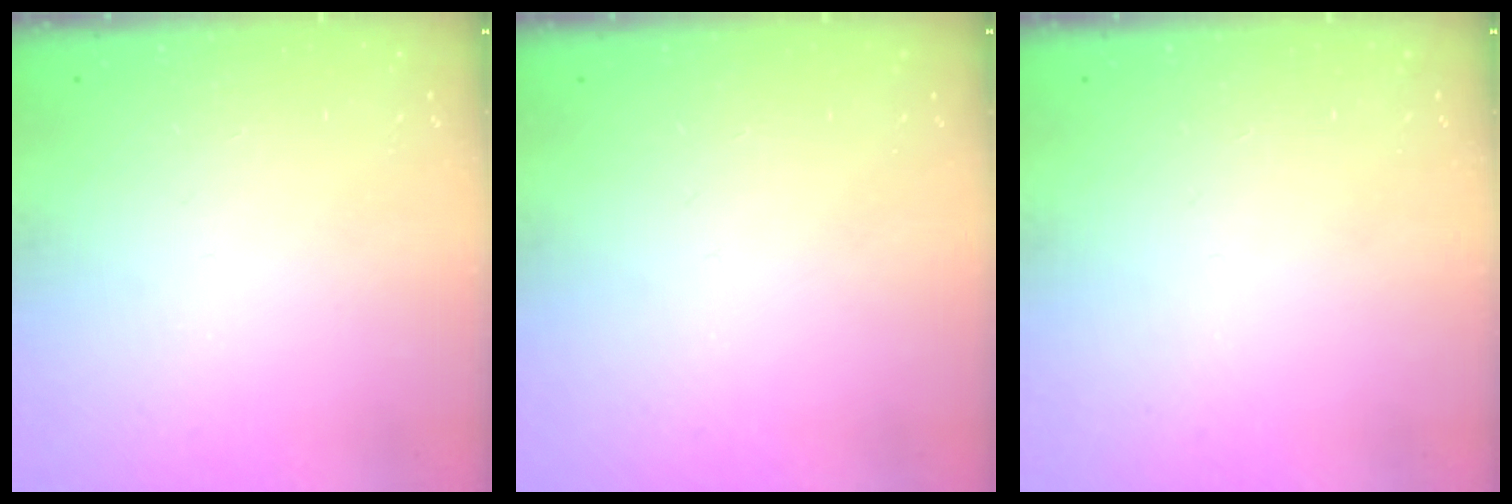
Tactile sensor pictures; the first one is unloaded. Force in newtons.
{"total": 0.0}
{"total": 0.0}